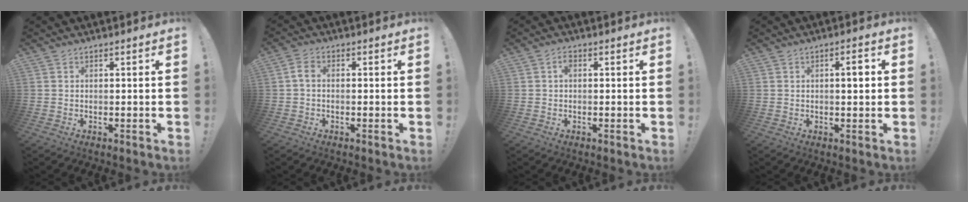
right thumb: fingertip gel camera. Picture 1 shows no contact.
{"total": 2.7, "force": [-0.2, 1.8, 1.9], "torque": [-0.033, 0.012, -0.002]}
{"total": 1.8, "force": [0.1, 1.1, 1.4], "torque": [-0.024, 0.004, -0.001]}
{"total": 3.4, "force": [0.3, 0.6, 3.3], "torque": [-0.041, -0.002, -0.004]}